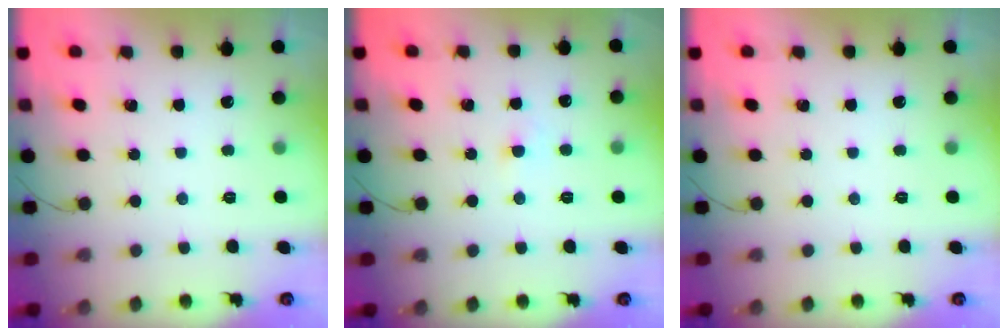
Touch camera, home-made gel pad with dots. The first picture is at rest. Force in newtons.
{"total": 2.1, "press": 2.0, "slide": 0.7}
{"total": 0.0}